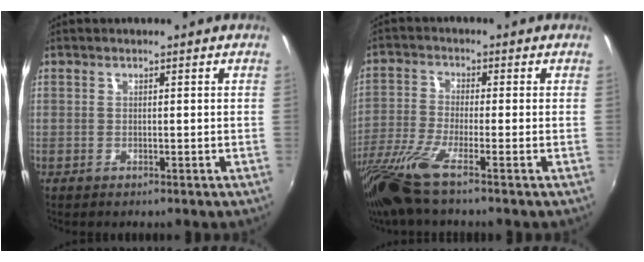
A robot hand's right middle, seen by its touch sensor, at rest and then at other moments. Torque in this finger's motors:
{"motor_torque": [1.06, -1.07, 0.62, 0.20]}